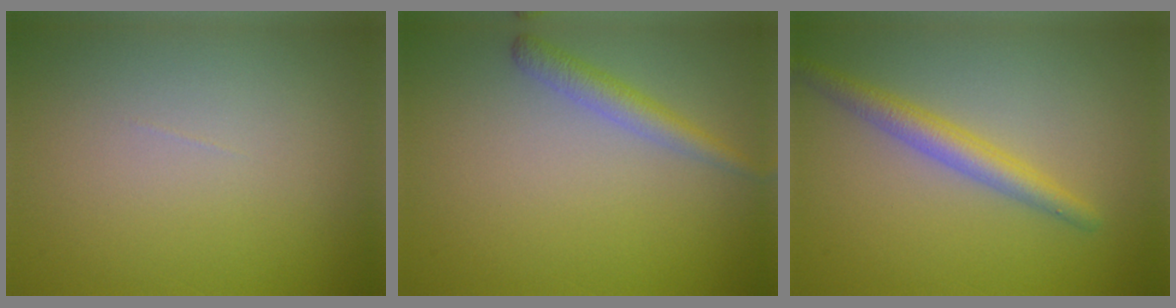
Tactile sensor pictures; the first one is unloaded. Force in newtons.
{"total": 2.2, "press": 2.2, "slide": 0.1}
{"total": 2.9, "press": 2.9, "slide": 0.1}